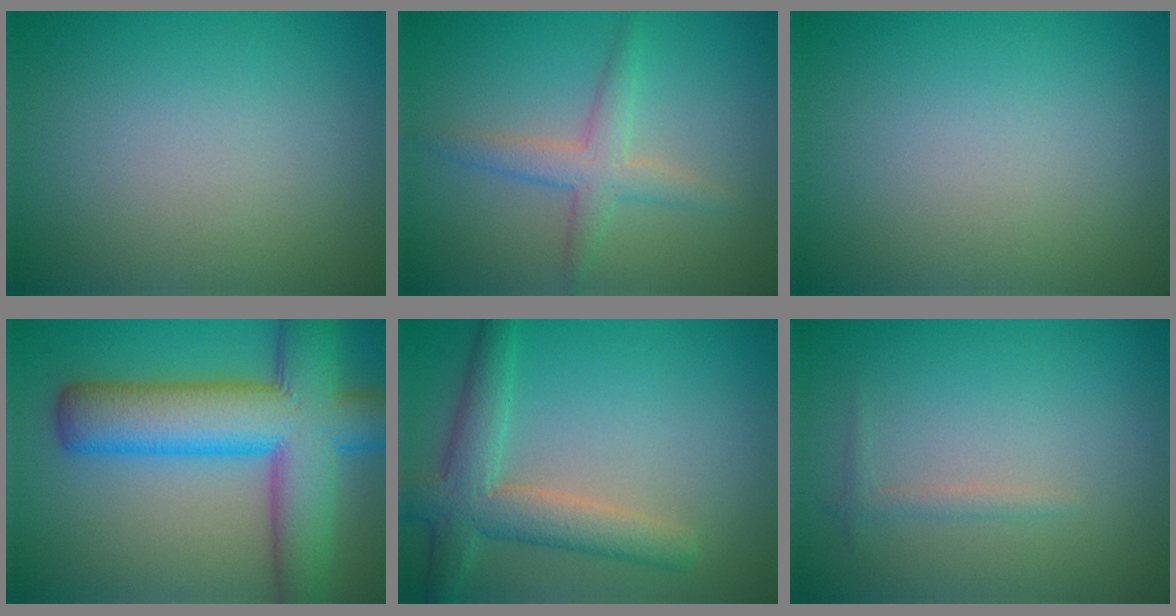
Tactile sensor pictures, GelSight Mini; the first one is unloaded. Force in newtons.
{"total": 2.7, "press": 2.7, "slide": 0.1}
{"total": 0.0}
{"total": 11.0, "press": 11.0, "slide": 0.5}
{"total": 4.8, "press": 4.8, "slide": 0.3}
{"total": 0.9, "press": 0.9, "slide": 0.1}